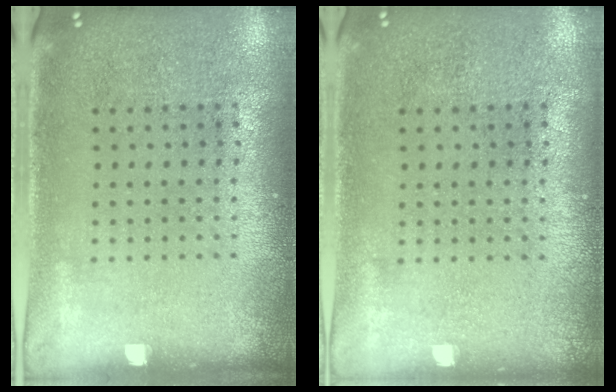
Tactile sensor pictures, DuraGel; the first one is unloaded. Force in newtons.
{"total": 0.0}